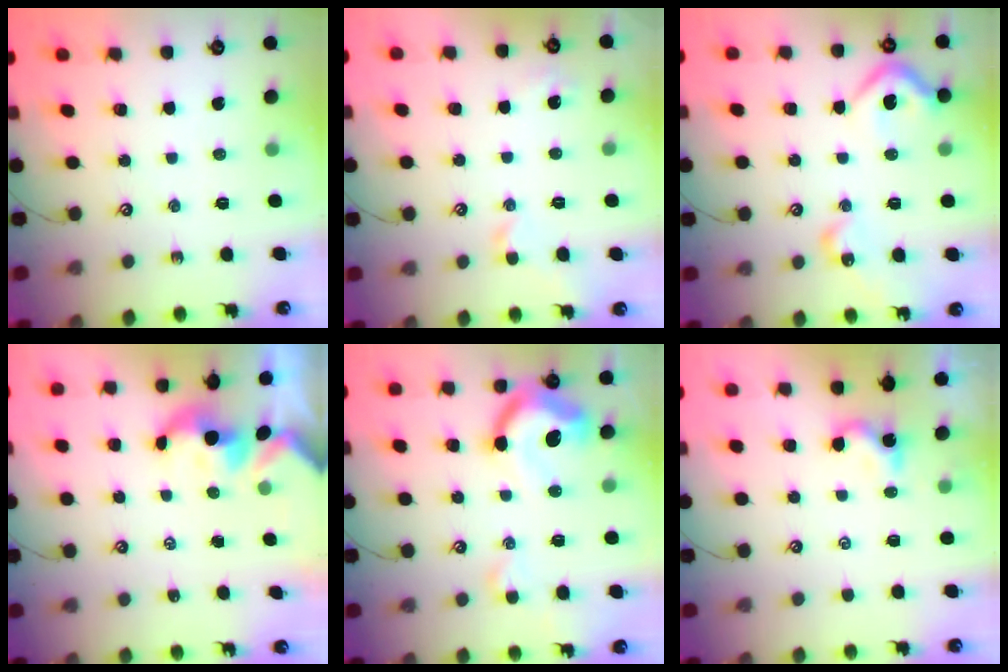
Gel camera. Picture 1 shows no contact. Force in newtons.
{"total": 2.0, "press": 1.9, "slide": 0.5}
{"total": 13.0, "press": 12.9, "slide": 1.5}
{"total": 1.9, "press": 1.9, "slide": 0.1}
{"total": 12.1, "press": 11.9, "slide": 1.9}
{"total": 1.2, "press": 1.1, "slide": 0.1}